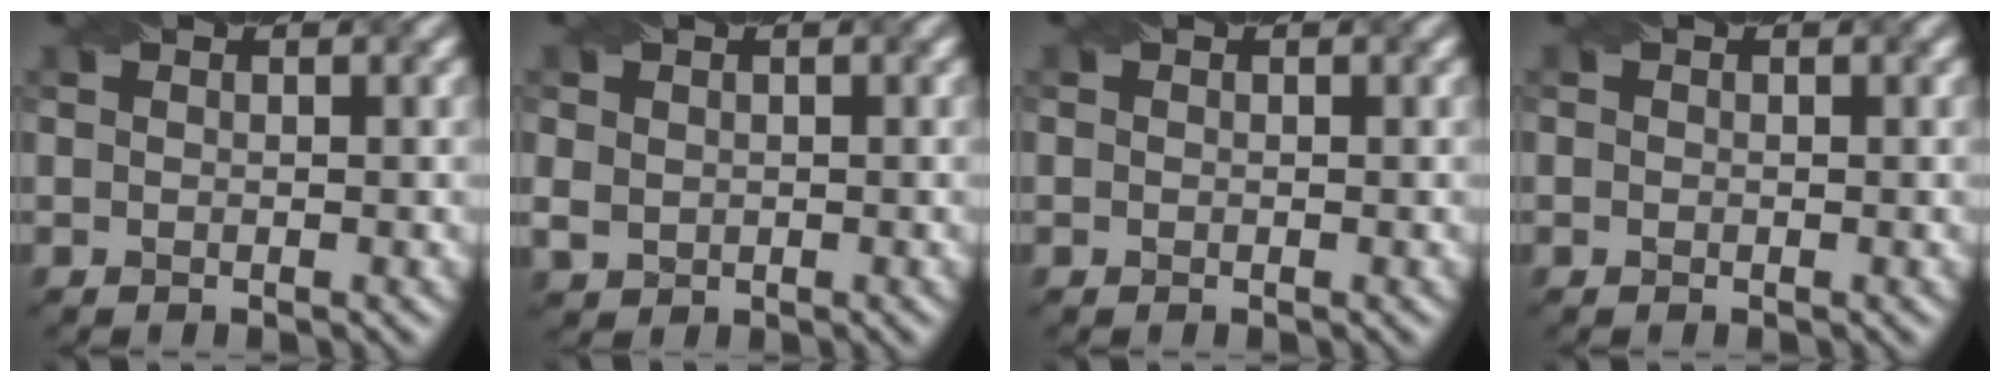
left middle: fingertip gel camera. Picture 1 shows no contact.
{"total": 0.7, "force": [-0.4, 0.2, -0.6], "torque": [-0.009, -0.006, 0.025]}
{"total": 1.1, "force": [-0.5, -0.6, -0.7], "torque": [0.000, -0.009, 0.012]}
{"total": 1.4, "force": [-0.8, -0.7, -0.9], "torque": [-0.001, -0.005, 0.012]}